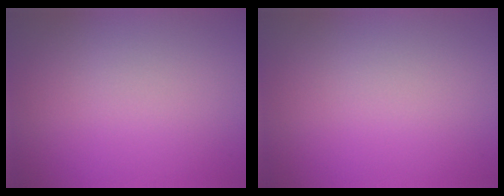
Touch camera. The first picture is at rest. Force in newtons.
{"total": 0.0}